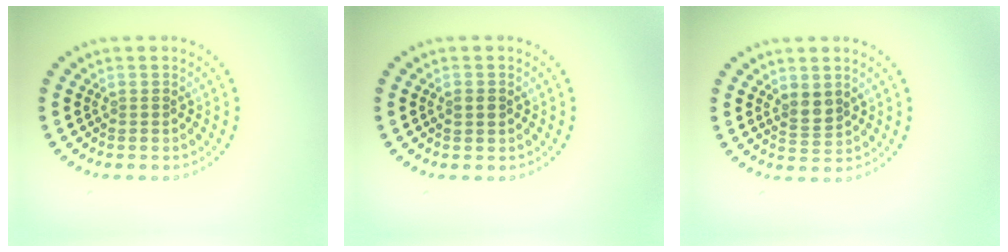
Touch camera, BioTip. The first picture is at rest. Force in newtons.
{"total": 1.3, "press": 1.3, "slide": 0.1}
{"total": 2.0, "press": 1.7, "slide": 1.0}